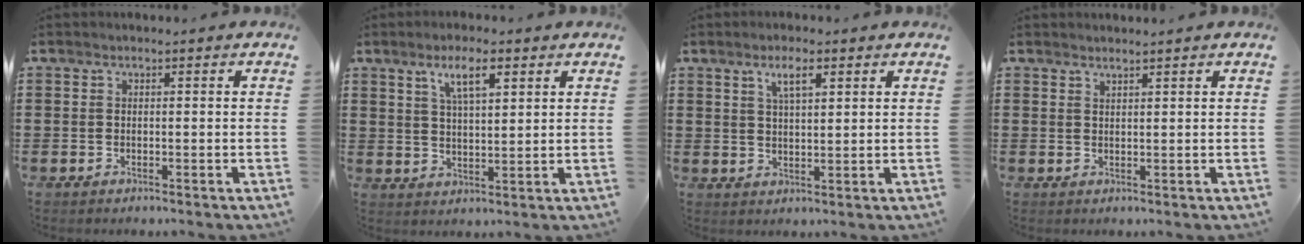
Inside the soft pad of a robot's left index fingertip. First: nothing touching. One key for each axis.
{"total": 5.9, "fx": 3.4, "fy": 1.6, "fz": 4.5, "tx": -0.082, "ty": 0.001, "tz": 0.054}
{"total": 2.9, "fx": 1.7, "fy": 0.9, "fz": 2.1, "tx": -0.037, "ty": 0.001, "tz": 0.028}
{"total": 1.2, "fx": 1.2, "fy": -0.1, "fz": 0.3, "tx": -0.008, "ty": -0.002, "tz": 0.024}